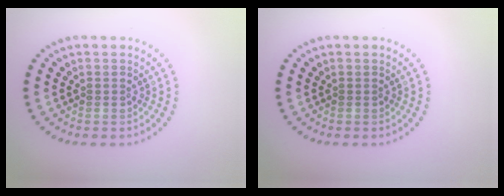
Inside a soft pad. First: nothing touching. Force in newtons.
{"total": 0.0}